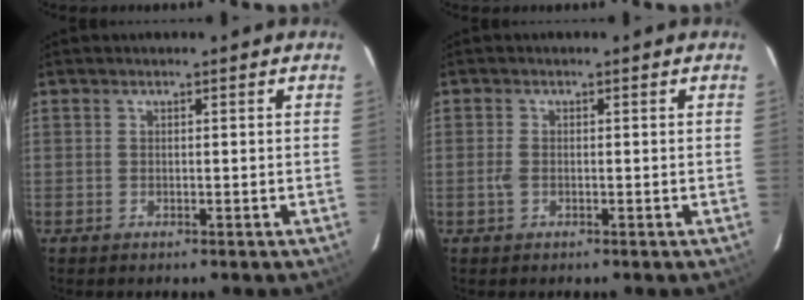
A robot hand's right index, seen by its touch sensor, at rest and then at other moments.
{"total": 1.6, "force": [-0.4, 0.9, 1.2], "torque": [-0.028, 0.000, -0.009]}